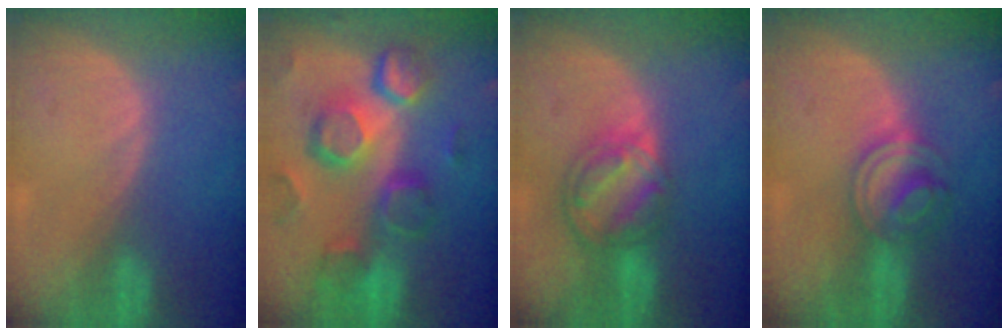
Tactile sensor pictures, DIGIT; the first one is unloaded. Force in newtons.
{"total": 12.1, "press": 10.5, "slide": 6.0}
{"total": 7.8, "press": 6.7, "slide": 3.8}
{"total": 5.8, "press": 5.5, "slide": 1.9}